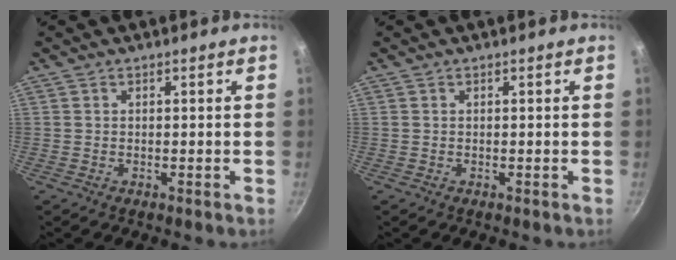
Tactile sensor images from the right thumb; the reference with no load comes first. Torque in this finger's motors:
{"motor_torque": [0.00, 0.01, 0.13, 0.06, 0.06]}